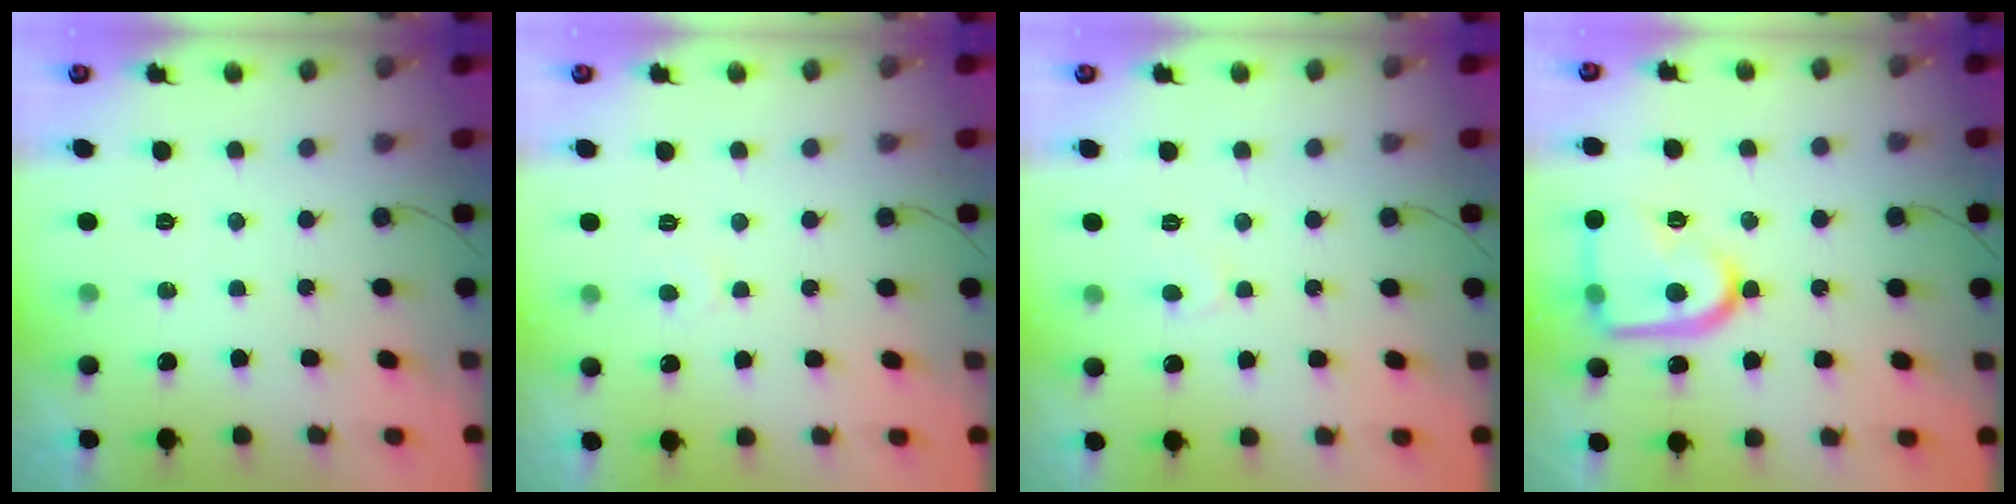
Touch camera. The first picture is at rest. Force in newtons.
{"total": 2.4, "press": 2.4, "slide": 0.2}
{"total": 3.7, "press": 3.7, "slide": 0.3}
{"total": 17.8, "press": 17.8, "slide": 1.5}